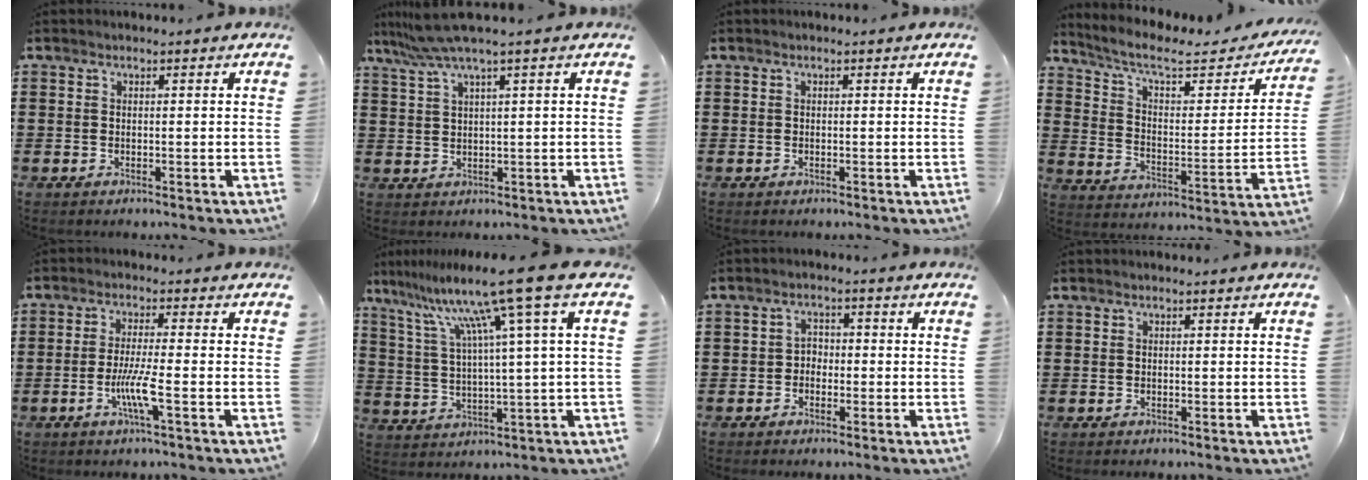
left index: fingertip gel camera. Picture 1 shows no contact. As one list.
[{"total": 5.2, "force": [3.0, -0.3, 4.2], "torque": [-0.097, -0.007, 0.052]}, {"total": 0.0}, {"total": 6.9, "force": [5.2, 1.7, 4.1], "torque": [-0.103, -0.029, 0.085]}, {"total": 5.7, "force": [-2.0, 0.2, 5.4], "torque": [-0.104, -0.012, -0.040]}, {"total": 12.5, "force": [7.1, -1.2, 10.2], "torque": [-0.226, -0.033, 0.102]}, {"total": 2.1, "force": [-1.1, 1.5, 0.9], "torque": [-0.021, 0.008, -0.027]}, {"total": 0.0}]